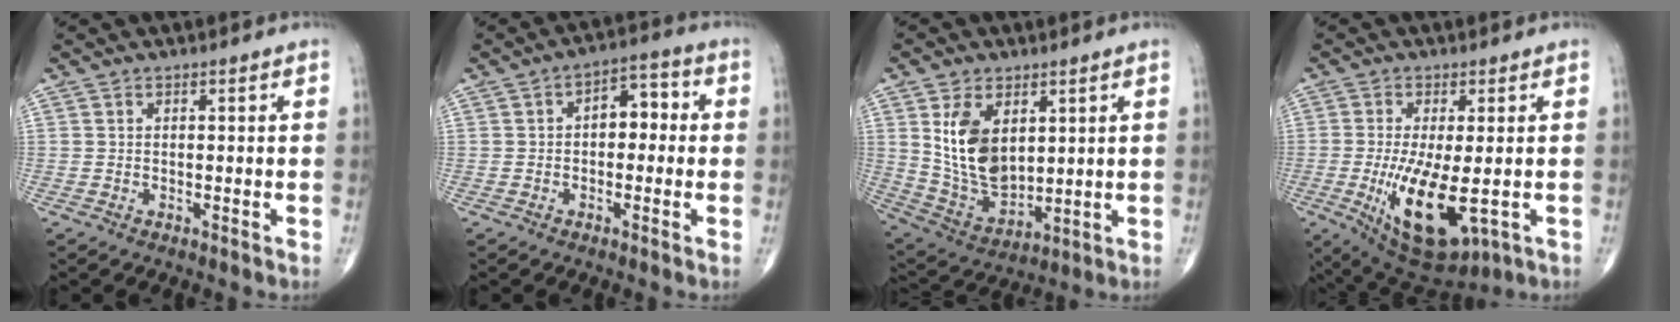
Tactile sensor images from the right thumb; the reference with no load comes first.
{"total": 6.3, "force": [0.2, 3.9, 4.9], "torque": [-0.040, 0.023, -0.009]}
{"total": 13.1, "force": [3.6, 7.8, 9.9], "torque": [-0.161, -0.025, 0.088]}
{"total": 13.9, "force": [-2.9, 5.3, 12.5], "torque": [-0.224, -0.024, -0.028]}